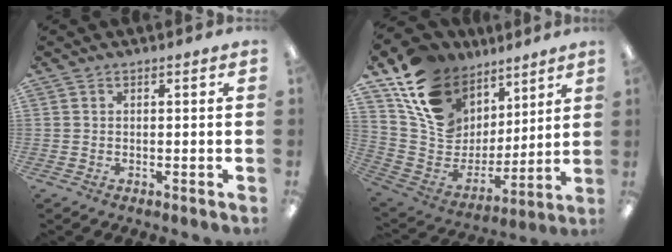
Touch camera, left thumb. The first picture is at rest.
{"total": 17.2, "force": [10.3, 12.1, 6.7], "torque": [-0.138, -0.056, 0.201]}